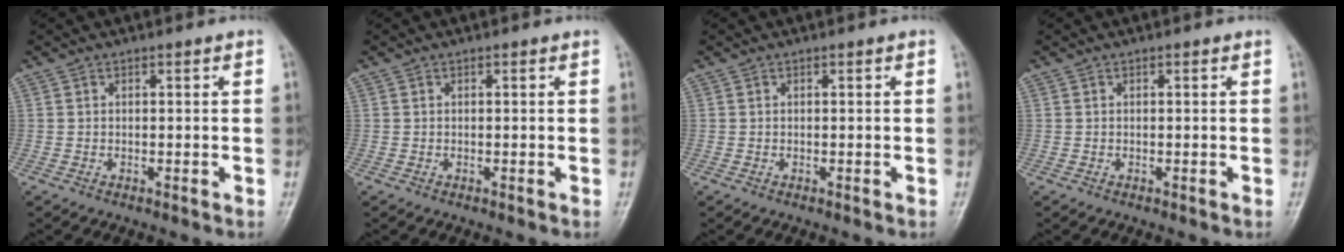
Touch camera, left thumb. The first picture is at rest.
{"total": 0.0}
{"total": 0.0}
{"total": 0.0}